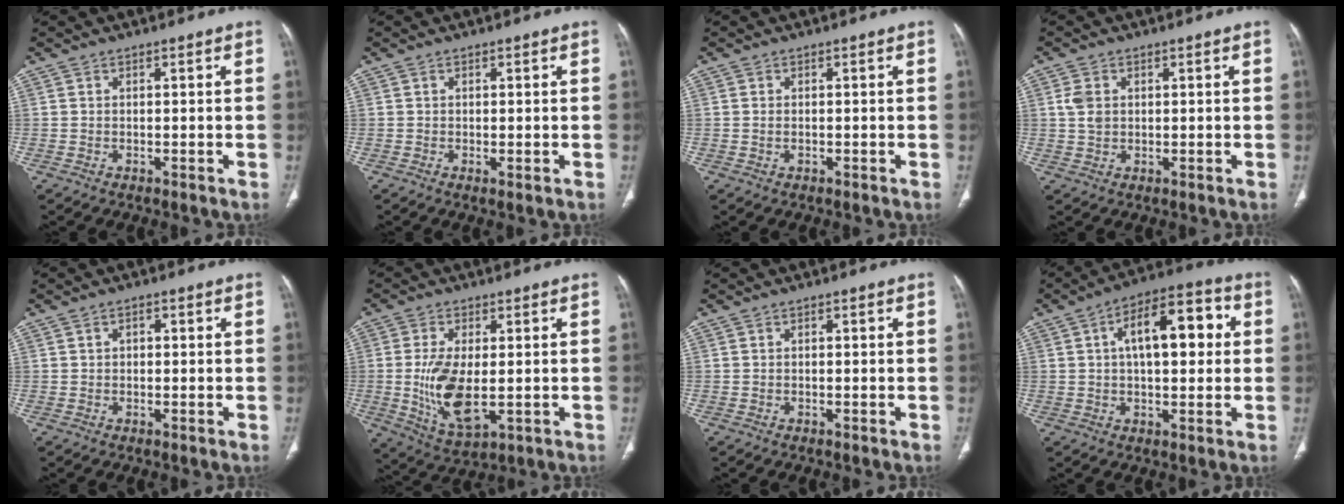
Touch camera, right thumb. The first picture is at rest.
{"total": 0.8, "force": [-0.1, 0.3, 0.8], "torque": [-0.017, -0.005, 0.000]}
{"total": 0.8, "force": [-0.2, 0.5, 0.6], "torque": [-0.015, 0.003, -0.002]}
{"total": 3.2, "force": [0.6, 2.4, 2.0], "torque": [-0.039, 0.001, 0.013]}
{"total": 1.4, "force": [0.3, 1.0, 0.9], "torque": [-0.009, 0.004, 0.002]}
{"total": 11.4, "force": [-0.9, 5.4, 10.0], "torque": [-0.197, -0.019, -0.004]}
{"total": 0.0}
{"total": 14.2, "force": [2.9, 6.8, 12.2], "torque": [-0.161, 0.027, 0.038]}